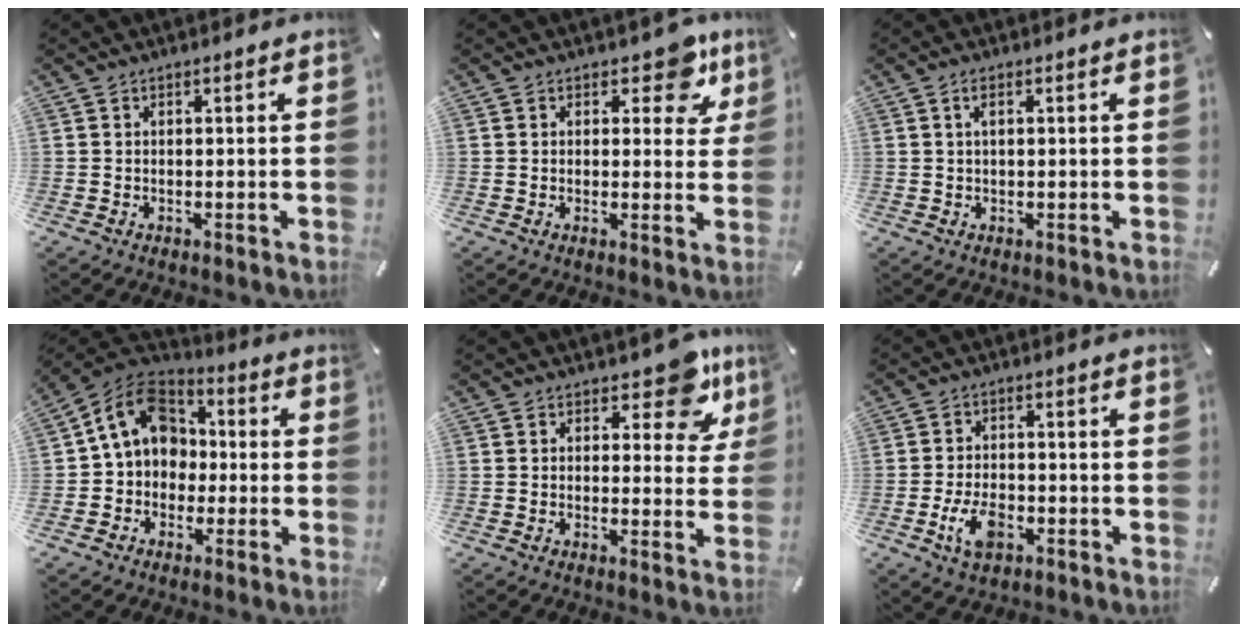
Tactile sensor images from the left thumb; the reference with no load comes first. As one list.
[{"total": 8.4, "force": [4.5, 4.8, 5.1], "torque": [-0.047, -0.022, 0.073]}, {"total": 1.7, "force": [0.5, 0.8, 1.4], "torque": [-0.030, 0.005, 0.007]}, {"total": 12.3, "force": [1.1, 10.8, 5.9], "torque": [-0.104, 0.011, 0.017]}, {"total": 10.0, "force": [6.0, 5.2, 6.1], "torque": [-0.060, -0.037, 0.100]}, {"total": 7.2, "force": [-2.8, 4.2, 5.2], "torque": [-0.113, 0.009, -0.051]}]